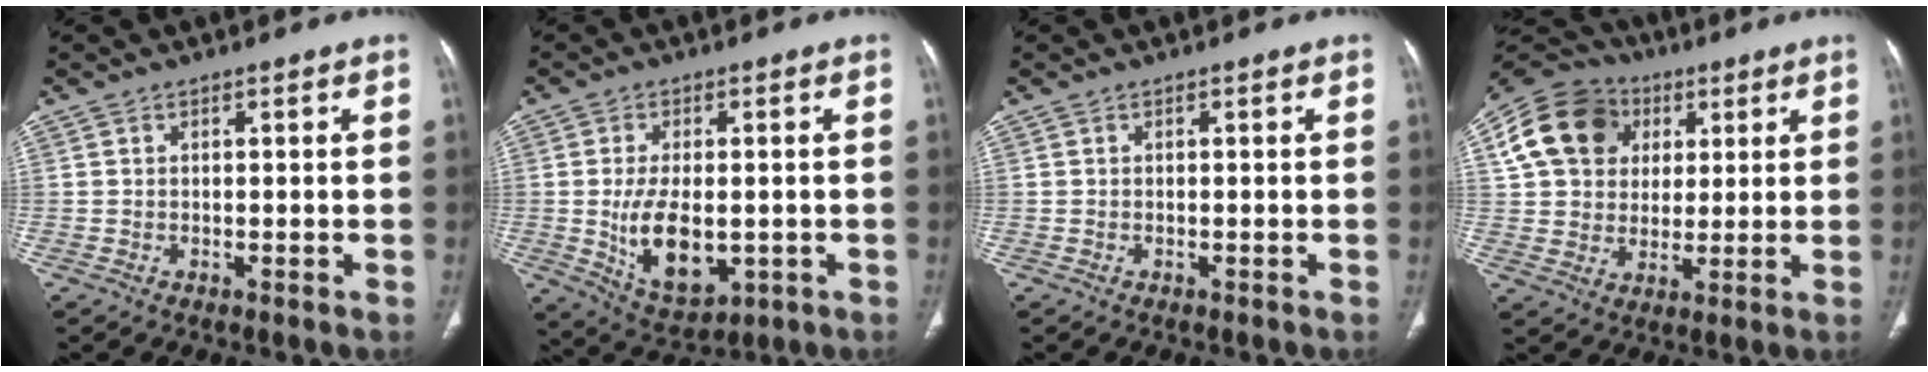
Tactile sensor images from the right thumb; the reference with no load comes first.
{"total": 11.4, "force": [-1.4, 6.3, 9.4], "torque": [-0.153, -0.013, -0.005]}
{"total": 0.0}
{"total": 16.2, "force": [5.1, 13.2, 7.9], "torque": [-0.128, 0.013, 0.086]}